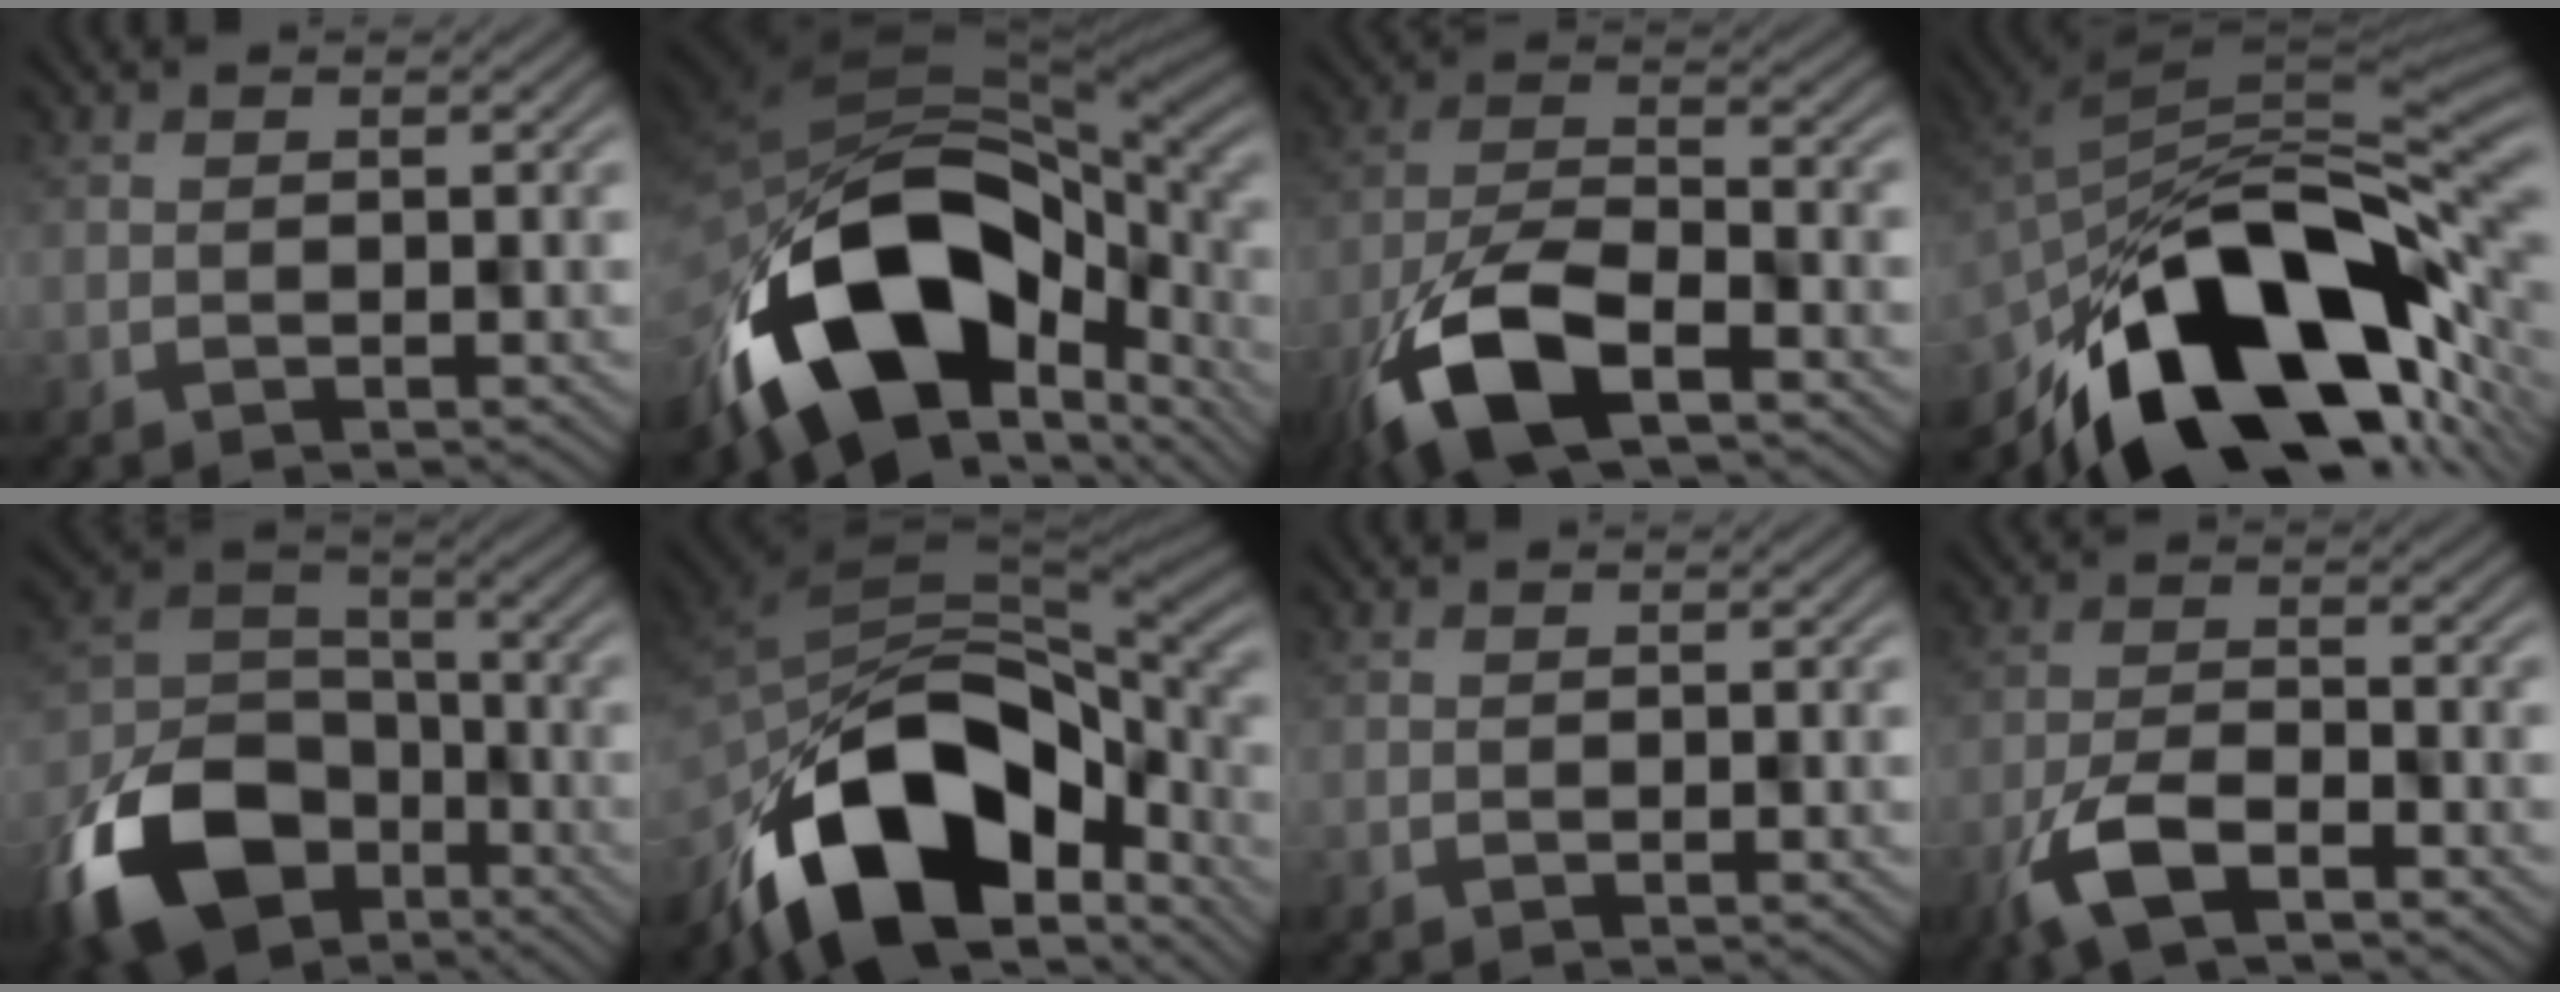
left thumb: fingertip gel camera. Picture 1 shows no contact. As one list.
[{"total": 17.3, "force": [-8.0, 10.6, 11.0], "torque": [-0.211, -0.039, -0.111]}, {"total": 11.8, "force": [-7.3, 5.1, 7.8], "torque": [-0.159, -0.019, -0.145]}, {"total": 16.1, "force": [-8.3, 8.1, 11.2], "torque": [-0.171, -0.015, -0.144]}, {"total": 14.9, "force": [-8.2, 9.7, 7.6], "torque": [-0.178, -0.042, -0.148]}, {"total": 16.6, "force": [-9.5, 9.0, 10.2], "torque": [-0.178, -0.032, -0.145]}, {"total": 0.0}, {"total": 6.9, "force": [-4.9, 2.6, 4.2], "torque": [-0.085, -0.010, -0.093]}]